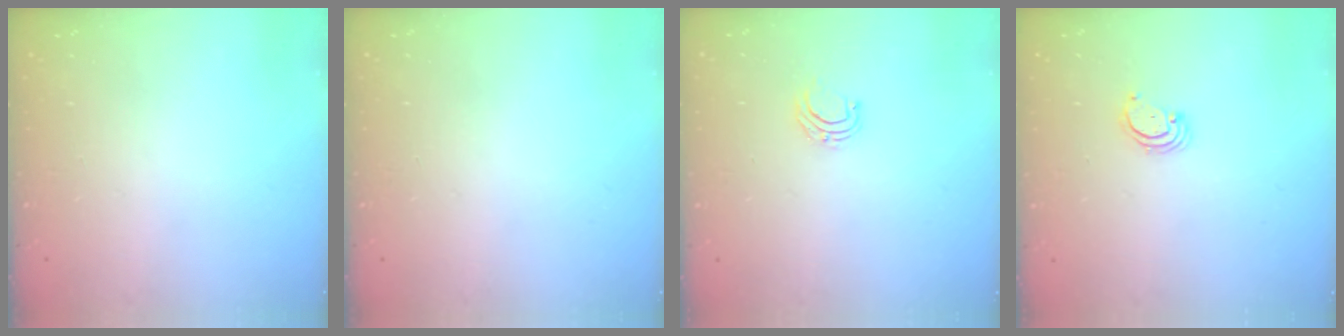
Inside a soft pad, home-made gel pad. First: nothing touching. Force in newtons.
{"total": 0.0}
{"total": 4.8, "press": 4.8, "slide": 0.3}
{"total": 2.5, "press": 2.5, "slide": 0.2}